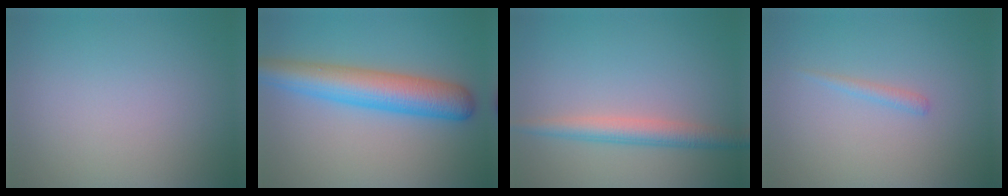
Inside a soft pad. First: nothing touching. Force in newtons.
{"total": 6.7, "press": 6.7, "slide": 0.2}
{"total": 2.9, "press": 2.9, "slide": 0.1}
{"total": 0.9, "press": 0.9, "slide": 0.1}